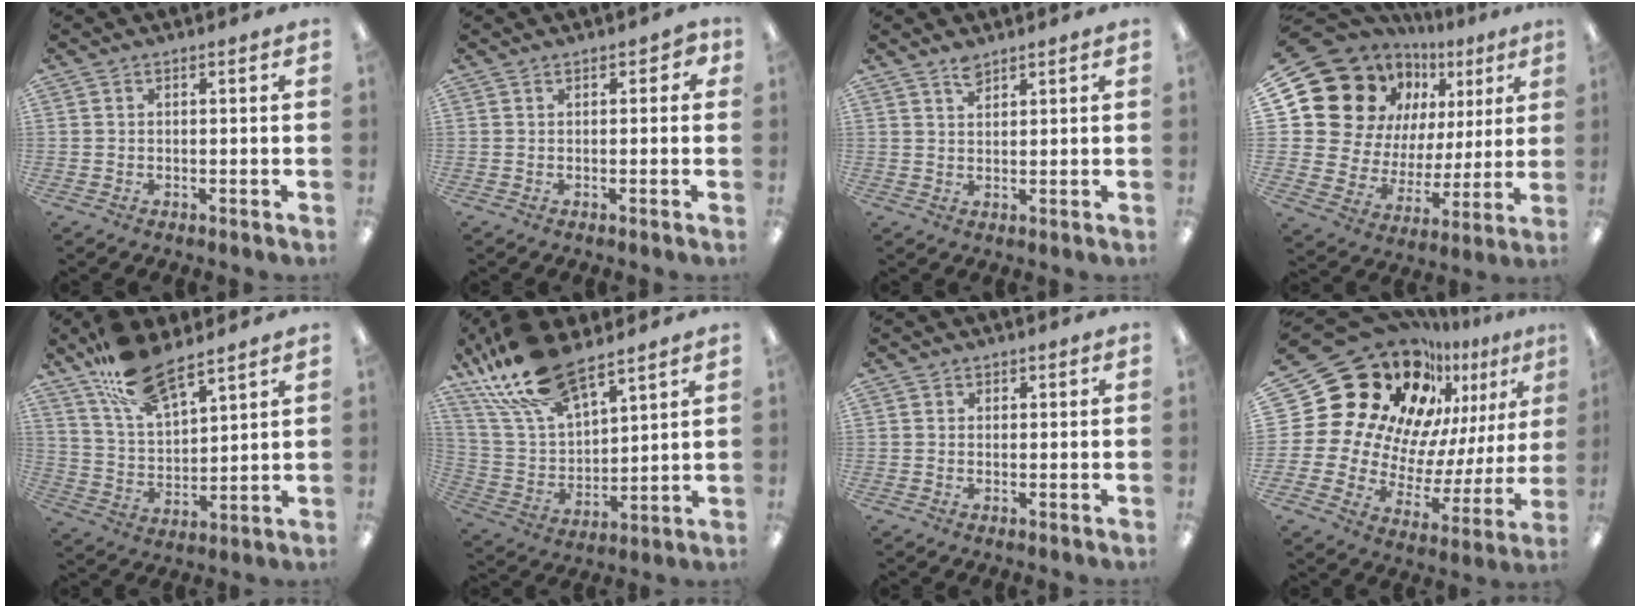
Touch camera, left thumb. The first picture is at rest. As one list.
[{"total": 2.3, "force": [0.6, 1.5, 1.7], "torque": [-0.015, -0.002, 0.007]}, {"total": 2.3, "force": [2.0, 0.8, 0.9], "torque": [-0.011, -0.007, 0.037]}, {"total": 20.4, "force": [10.2, 15.9, 7.8], "torque": [-0.159, -0.077, 0.216]}, {"total": 14.1, "force": [10.4, 5.3, 7.9], "torque": [-0.155, -0.050, 0.189]}, {"total": 18.5, "force": [13.4, 7.4, 10.3], "torque": [-0.225, -0.061, 0.241]}, {"total": 0.9, "force": [0.0, 0.9, -0.2], "torque": [0.012, -0.001, -0.003]}, {"total": 27.3, "force": [18.4, 16.9, 11.1], "torque": [-0.185, -0.170, 0.366]}]